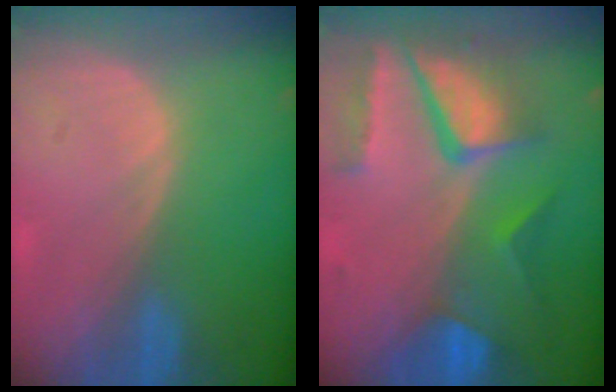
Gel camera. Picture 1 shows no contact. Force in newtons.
{"total": 10.6, "press": 8.8, "slide": 5.9}